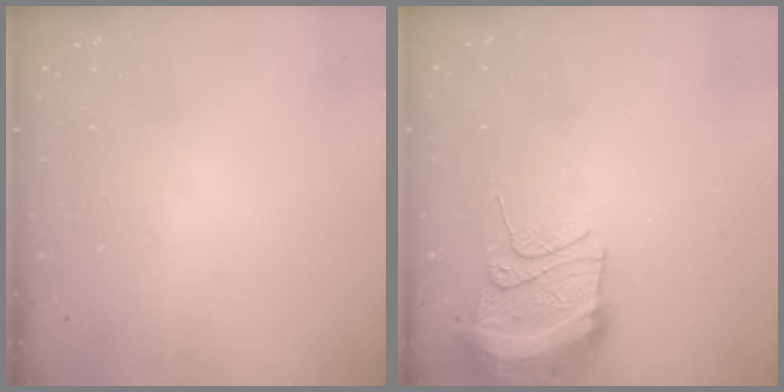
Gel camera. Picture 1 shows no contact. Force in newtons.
{"total": 12.4, "press": 12.3, "slide": 1.6}